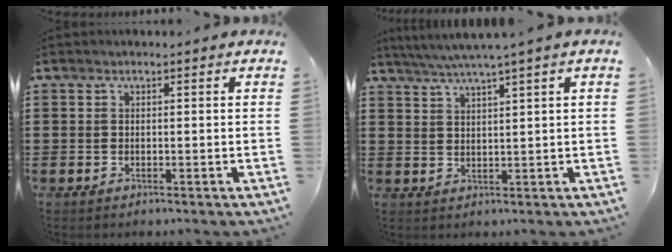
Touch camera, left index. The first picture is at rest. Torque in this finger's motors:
{"motor_torque": [2.14, 0.00, 0.60, 0.15]}